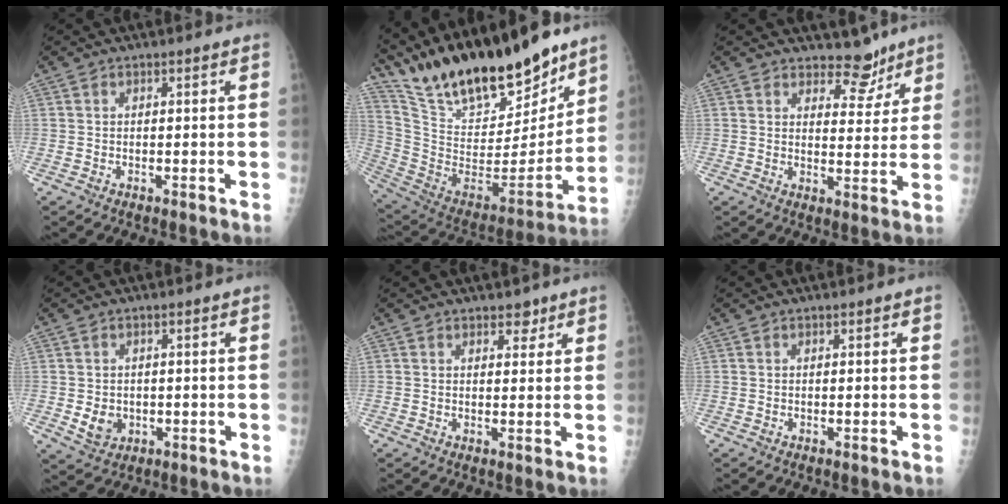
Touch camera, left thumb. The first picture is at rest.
{"total": 28.9, "force": [23.1, 9.0, 14.8], "torque": [-0.224, -0.096, 0.397]}
{"total": 5.9, "force": [5.0, 3.0, 1.1], "torque": [0.015, -0.039, 0.075]}
{"total": 4.0, "force": [-0.3, 3.4, 2.1], "torque": [-0.022, -0.002, 0.006]}
{"total": 2.7, "force": [2.0, 1.5, 1.1], "torque": [0.004, -0.011, 0.026]}
{"total": 0.0}